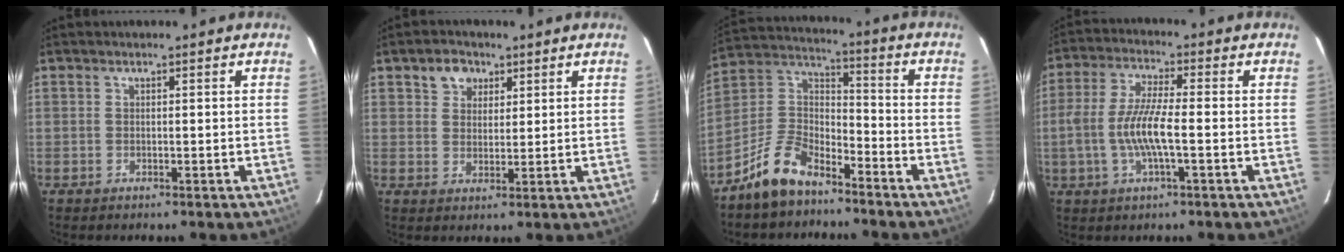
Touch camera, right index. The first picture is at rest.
{"total": 4.6, "force": [2.5, 3.5, 1.4], "torque": [-0.017, 0.013, 0.045]}
{"total": 11.6, "force": [-8.3, 5.3, 6.1], "torque": [-0.139, 0.032, -0.157]}
{"total": 9.4, "force": [-2.0, 1.8, 9.0], "torque": [-0.187, 0.000, -0.039]}